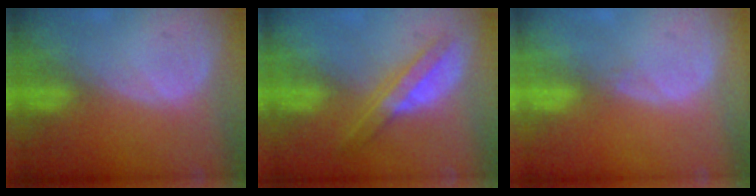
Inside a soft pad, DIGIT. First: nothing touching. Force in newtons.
{"total": 6.0, "press": 5.4, "slide": 2.7}
{"total": 0.6, "press": 0.6, "slide": 0.2}